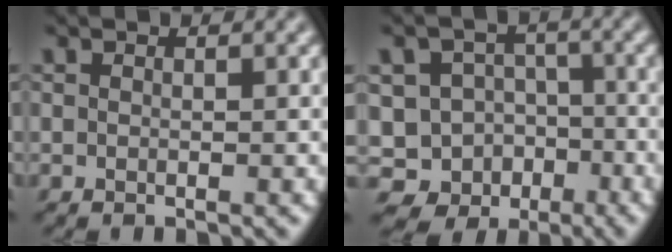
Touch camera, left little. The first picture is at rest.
{"total": 11.4, "force": [-6.4, 9.2, 1.7], "torque": [-0.024, -0.005, -0.107]}